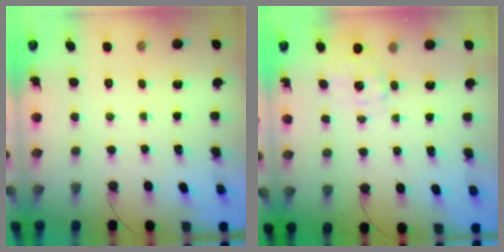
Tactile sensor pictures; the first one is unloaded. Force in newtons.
{"total": 1.2, "press": 1.1, "slide": 0.5}